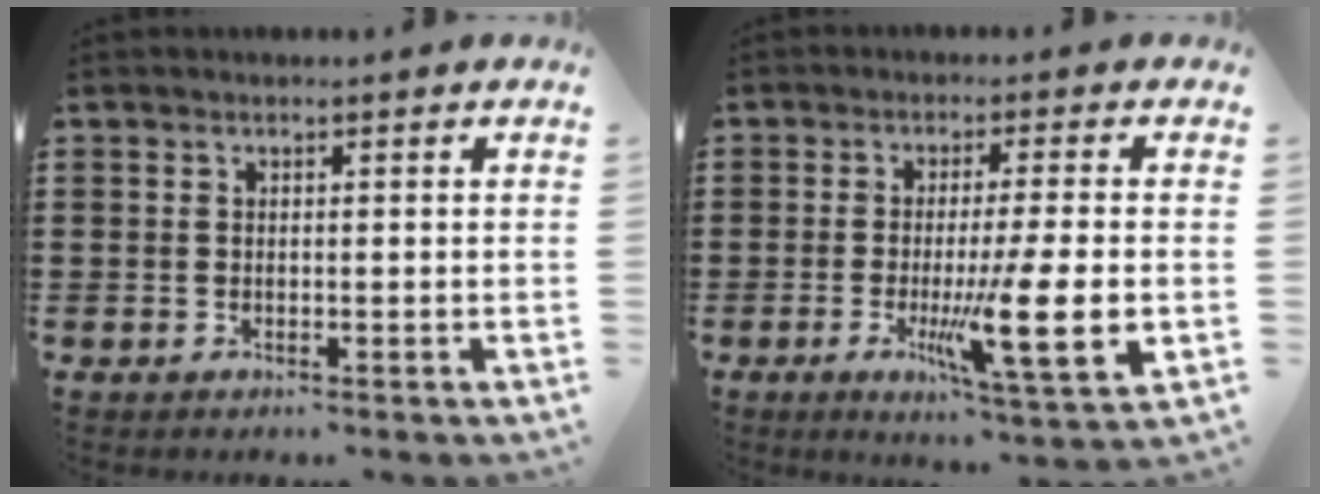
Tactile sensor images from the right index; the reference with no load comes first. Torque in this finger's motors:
{"motor_torque": [2.14, 0.00, 0.75, 0.21]}